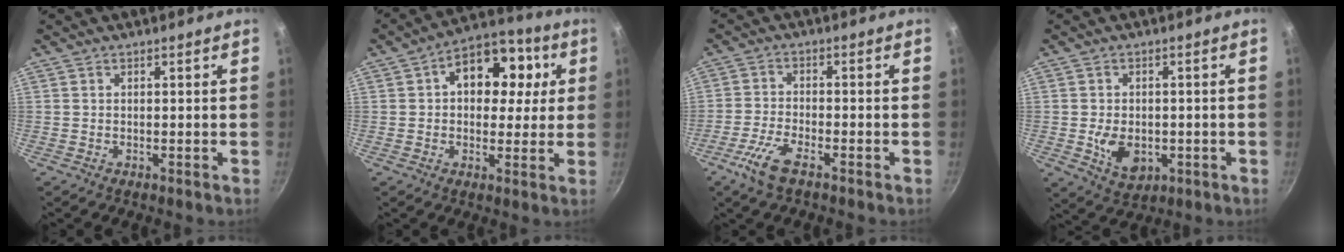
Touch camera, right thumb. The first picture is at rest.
{"total": 14.0, "force": [3.4, 9.9, 9.4], "torque": [-0.091, 0.013, 0.033]}
{"total": 6.5, "force": [-4.0, 2.1, 4.7], "torque": [-0.107, 0.019, -0.085]}
{"total": 7.3, "force": [-1.5, 5.0, 5.1], "torque": [-0.073, 0.001, -0.013]}